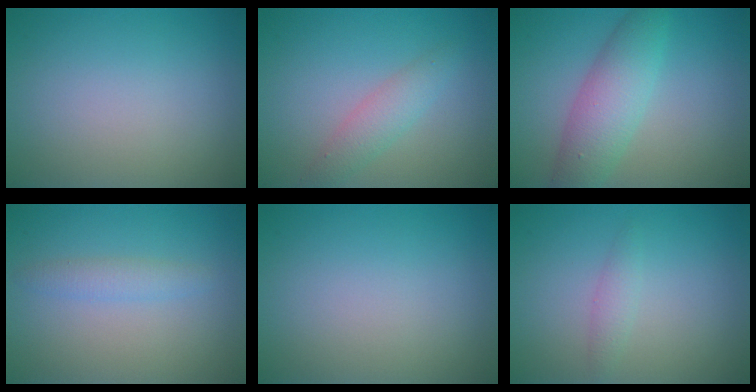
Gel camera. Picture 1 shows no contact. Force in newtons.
{"total": 2.3, "press": 2.3, "slide": 0.1}
{"total": 4.9, "press": 4.9, "slide": 0.1}
{"total": 1.6, "press": 1.6, "slide": 0.1}
{"total": 0.0}
{"total": 1.2, "press": 1.2, "slide": 0.0}